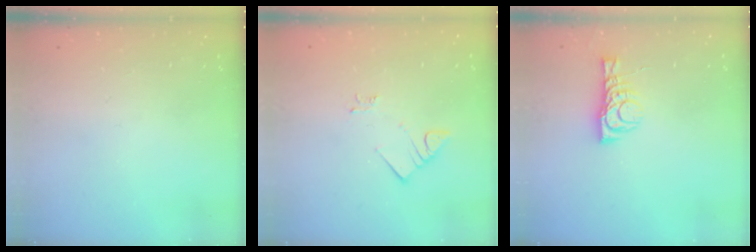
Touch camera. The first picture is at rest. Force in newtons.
{"total": 3.3, "press": 3.3, "slide": 0.1}
{"total": 7.0, "press": 6.9, "slide": 0.5}